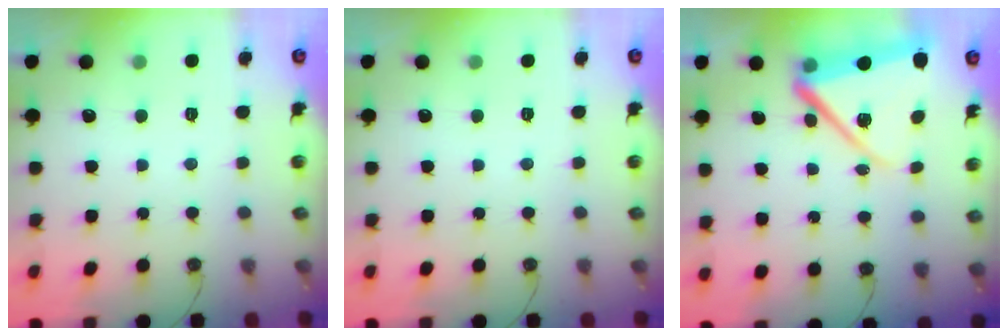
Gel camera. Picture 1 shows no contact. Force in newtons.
{"total": 0.0}
{"total": 14.3, "press": 14.2, "slide": 1.5}